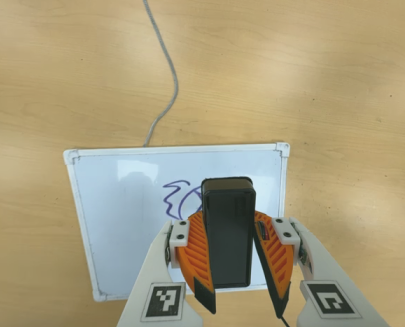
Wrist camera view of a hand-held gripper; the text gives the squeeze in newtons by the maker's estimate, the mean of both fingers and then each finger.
{"total": 10.2, "left": 10.7, "right": 9.8}